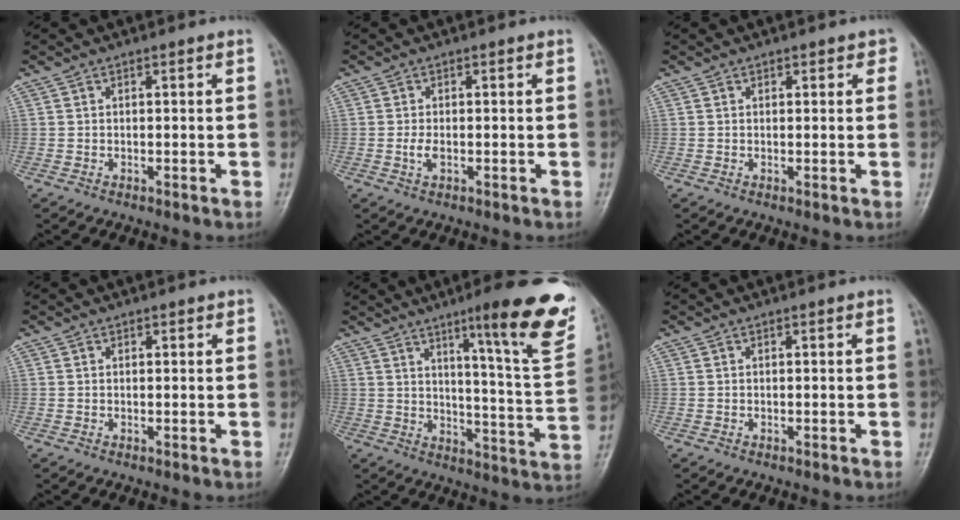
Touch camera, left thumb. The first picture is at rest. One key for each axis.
{"total": 2.0, "fx": -0.4, "fy": 1.0, "fz": 1.7, "tx": -0.037, "ty": -0.001, "tz": -0.010}
{"total": 1.8, "fx": 1.0, "fy": 1.3, "fz": 0.9, "tx": 0.014, "ty": -0.001, "tz": 0.006}
{"total": 0.8, "fx": 0.5, "fy": 0.6, "fz": 0.3, "tx": 0.008, "ty": -0.001, "tz": 0.003}
{"total": 21.1, "fx": 12.3, "fy": 2.9, "fz": 16.8, "tx": -0.192, "ty": -0.066, "tz": 0.168}
{"total": 0.0}